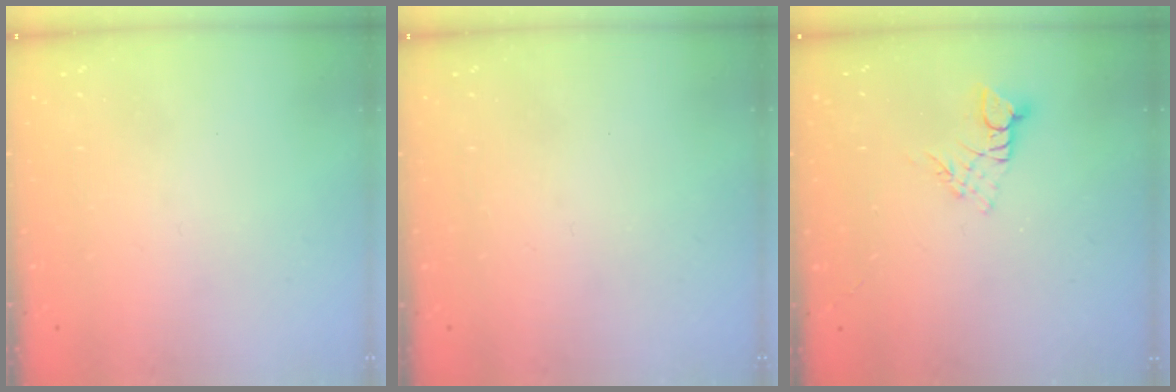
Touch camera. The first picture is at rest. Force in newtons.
{"total": 0.0}
{"total": 3.9, "press": 3.9, "slide": 0.4}